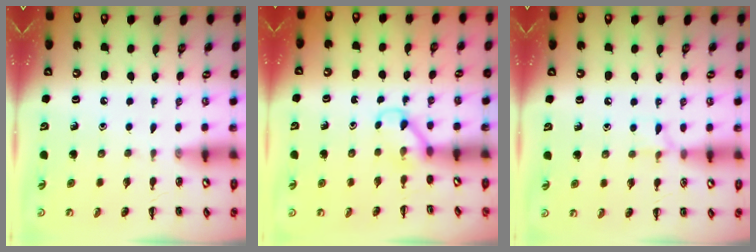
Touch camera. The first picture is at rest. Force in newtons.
{"total": 3.5, "press": 3.3, "slide": 1.0}
{"total": 4.8, "press": 4.6, "slide": 1.5}